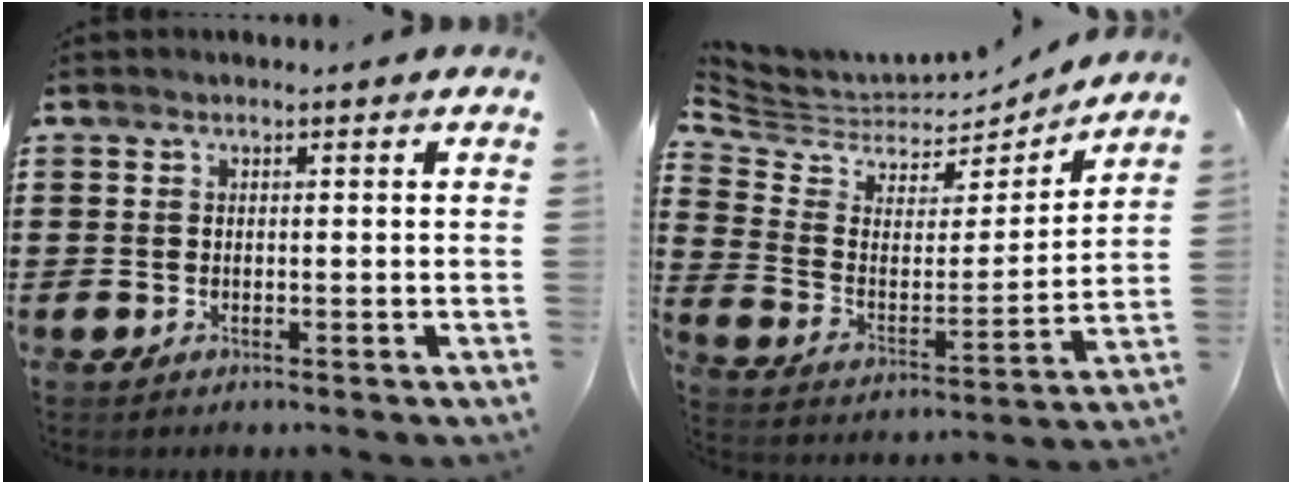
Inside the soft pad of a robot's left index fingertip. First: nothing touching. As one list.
[{"total": 5.2, "force": [4.6, 2.1, 0.9], "torque": [-0.052, -0.037, 0.077]}]